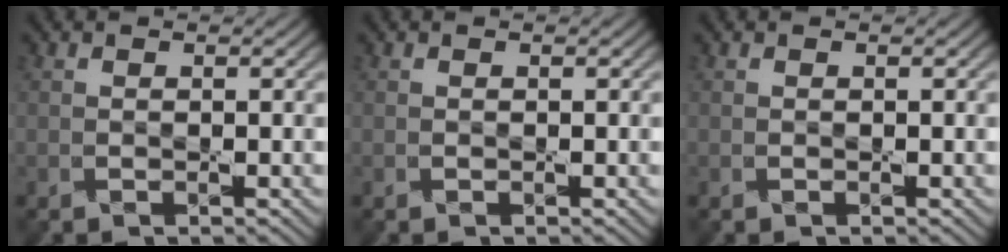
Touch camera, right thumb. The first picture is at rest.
{"total": 0.0}
{"total": 0.0}